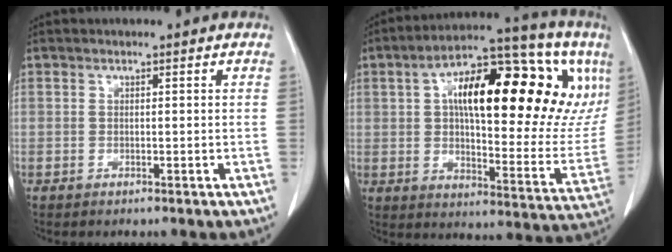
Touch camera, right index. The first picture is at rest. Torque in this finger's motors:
{"motor_torque": [1.72, 0.42, 1.05, 0.21]}